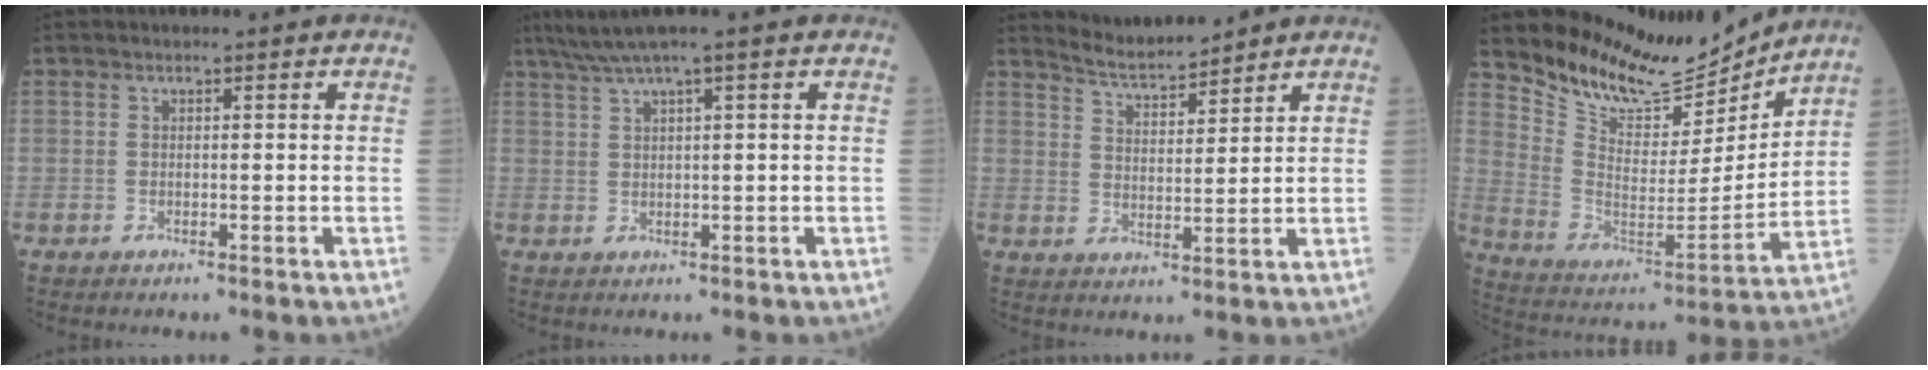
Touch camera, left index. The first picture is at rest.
{"total": 4.6, "force": [3.4, -1.2, 2.9], "torque": [-0.059, 0.022, 0.066]}
{"total": 5.8, "force": [5.7, 0.0, 0.8], "torque": [-0.023, 0.007, 0.109]}
{"total": 13.2, "force": [12.9, 2.6, 1.2], "torque": [-0.040, -0.034, 0.226]}